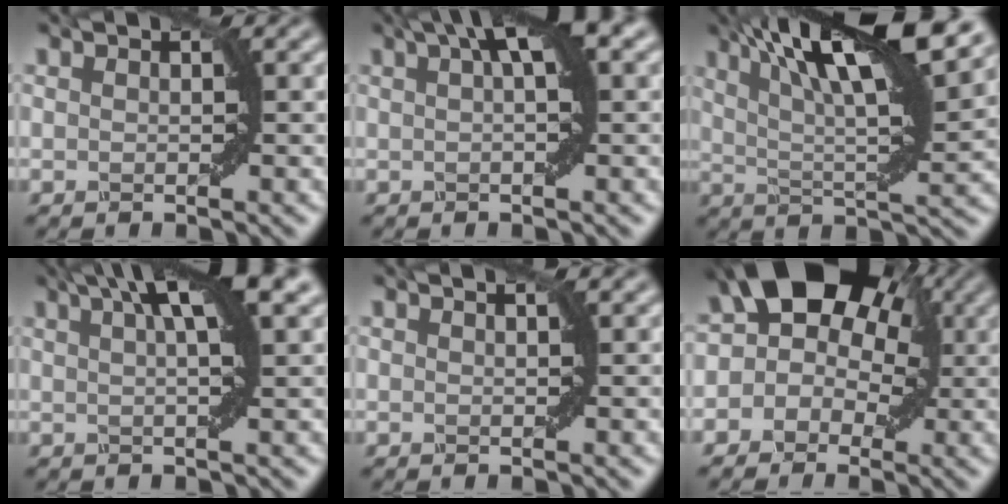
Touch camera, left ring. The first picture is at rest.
{"total": 4.9, "force": [1.8, 1.1, 4.4], "torque": [-0.056, 0.017, 0.026]}
{"total": 13.5, "force": [7.0, 3.3, 11.0], "torque": [-0.161, 0.023, 0.111]}
{"total": 6.8, "force": [3.3, 1.5, 5.8], "torque": [-0.054, 0.029, 0.038]}
{"total": 0.5, "force": [0.3, 0.2, 0.4], "torque": [0.003, -0.002, 0.002]}
{"total": 12.2, "force": [3.6, 9.2, 7.2], "torque": [-0.075, 0.063, 0.022]}